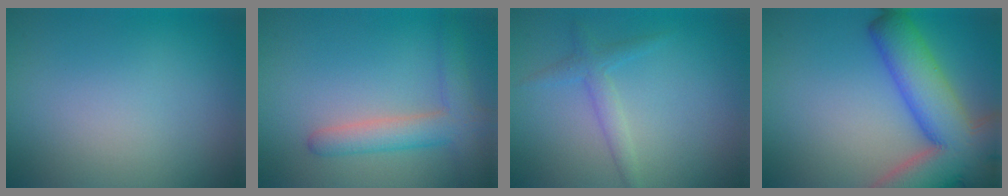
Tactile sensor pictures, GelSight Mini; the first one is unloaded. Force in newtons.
{"total": 3.8, "press": 3.8, "slide": 0.3}
{"total": 1.8, "press": 1.8, "slide": 0.0}
{"total": 11.6, "press": 11.6, "slide": 0.8}